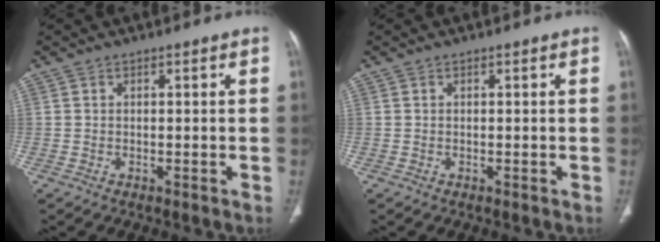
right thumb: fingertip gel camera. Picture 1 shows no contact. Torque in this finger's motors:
{"motor_torque": [0.05, 0.11, -0.03, 0.03, 0.00]}